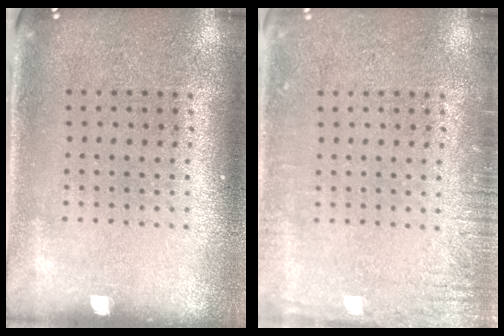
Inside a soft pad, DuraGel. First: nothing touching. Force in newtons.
{"total": 2.3, "press": 2.2, "slide": 0.3}